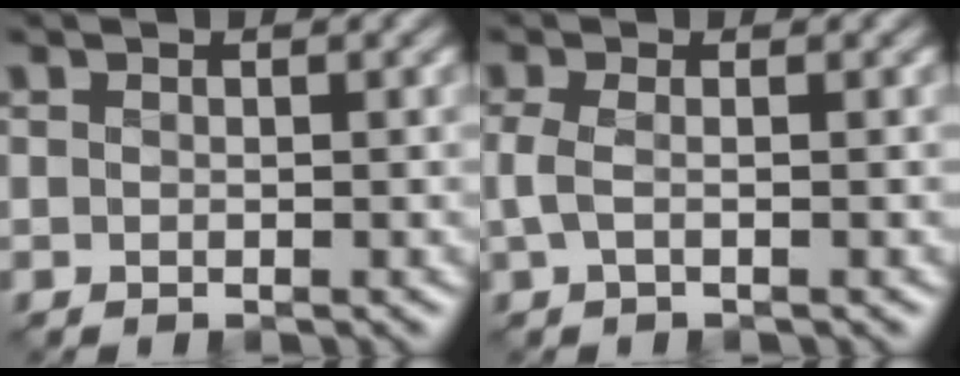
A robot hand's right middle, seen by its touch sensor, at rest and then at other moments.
{"total": 1.6, "force": [-0.1, 0.6, 1.5], "torque": [-0.036, -0.003, -0.005]}